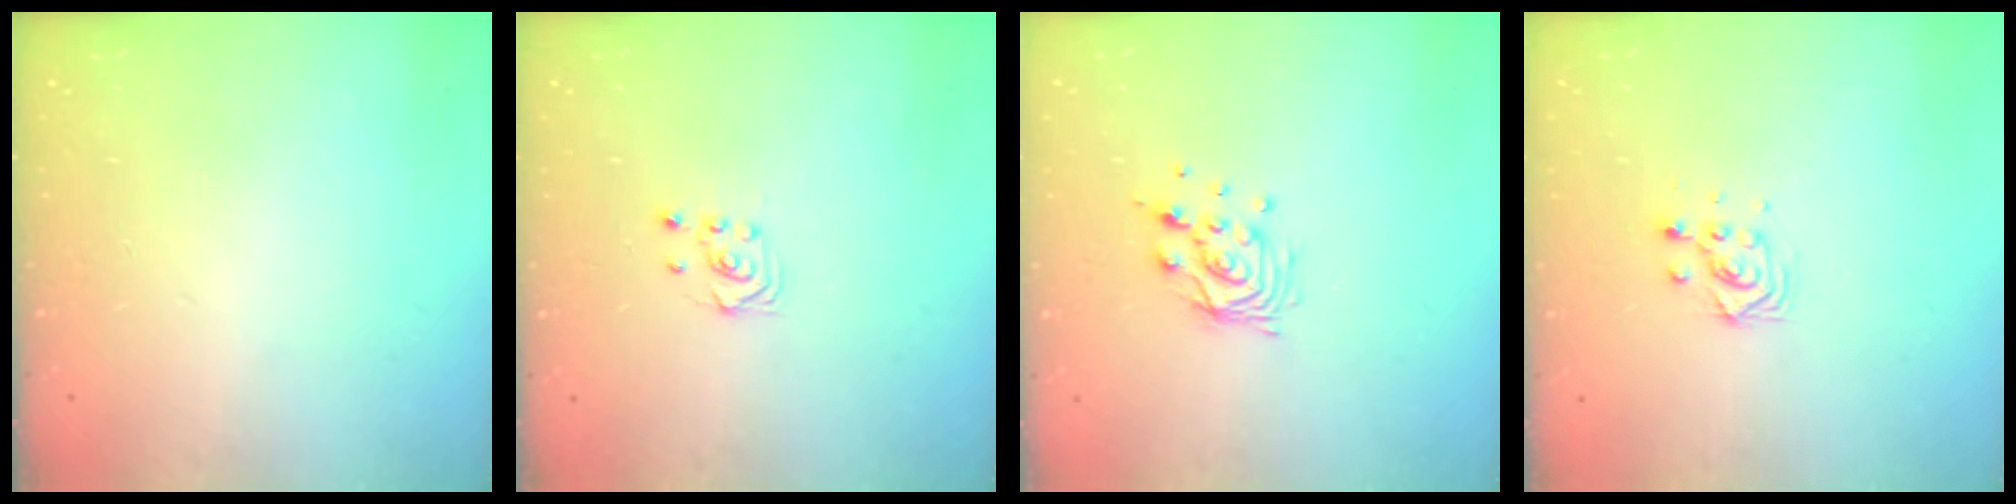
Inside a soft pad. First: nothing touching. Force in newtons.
{"total": 2.9, "press": 2.6, "slide": 1.4}
{"total": 9.3, "press": 9.3, "slide": 0.4}
{"total": 4.5, "press": 4.5, "slide": 0.2}